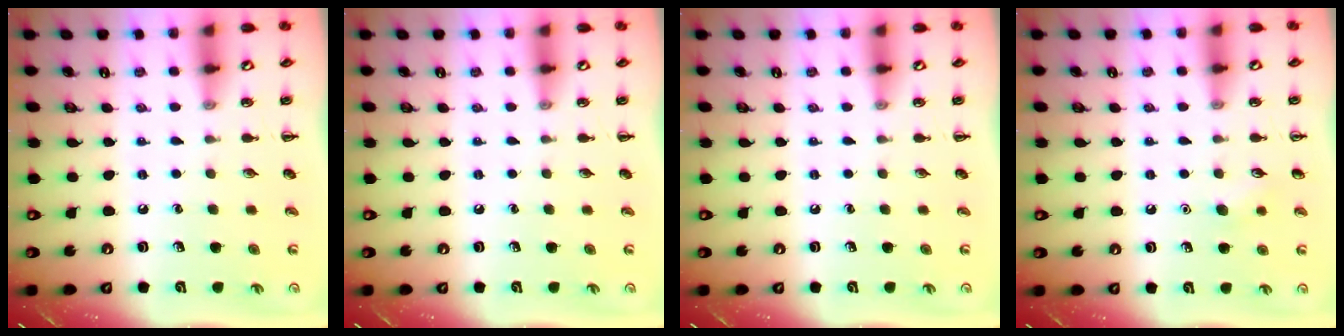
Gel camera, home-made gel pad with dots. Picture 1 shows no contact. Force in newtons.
{"total": 0.0}
{"total": 0.0}
{"total": 6.4, "press": 6.2, "slide": 1.7}